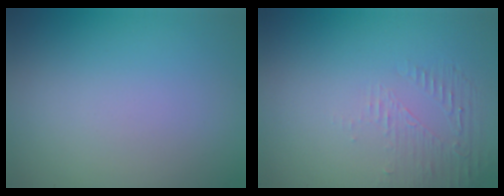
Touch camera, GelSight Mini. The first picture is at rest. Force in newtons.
{"total": 1.6, "press": 0.4, "slide": 1.6}